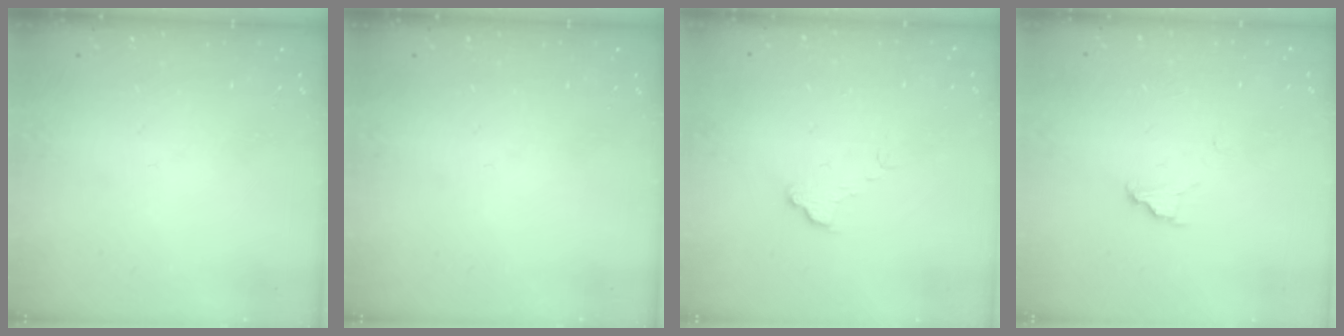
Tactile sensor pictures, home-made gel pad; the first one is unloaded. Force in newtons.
{"total": 0.0}
{"total": 5.5, "press": 5.5, "slide": 0.5}
{"total": 5.9, "press": 5.9, "slide": 0.5}